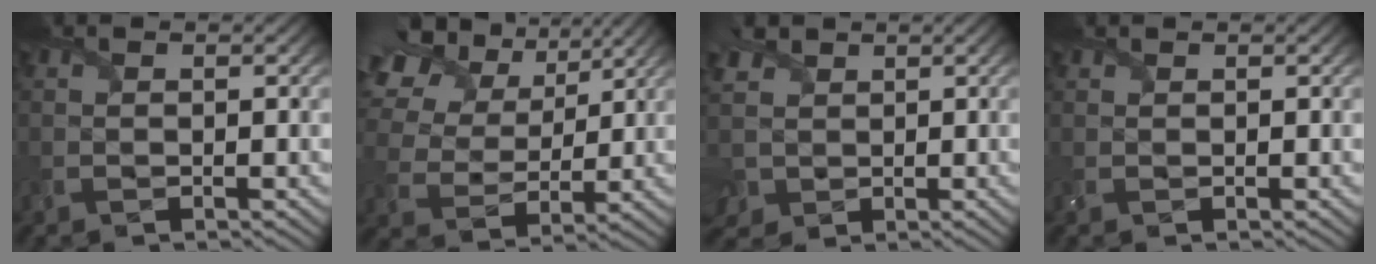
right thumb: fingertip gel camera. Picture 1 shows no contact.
{"total": 14.4, "force": [7.8, 8.9, 8.2], "torque": [-0.233, 0.038, 0.132]}
{"total": 5.3, "force": [1.3, 4.6, 2.2], "torque": [-0.094, 0.001, 0.019]}
{"total": 0.8, "force": [0.7, 0.3, 0.1], "torque": [-0.010, 0.003, 0.017]}